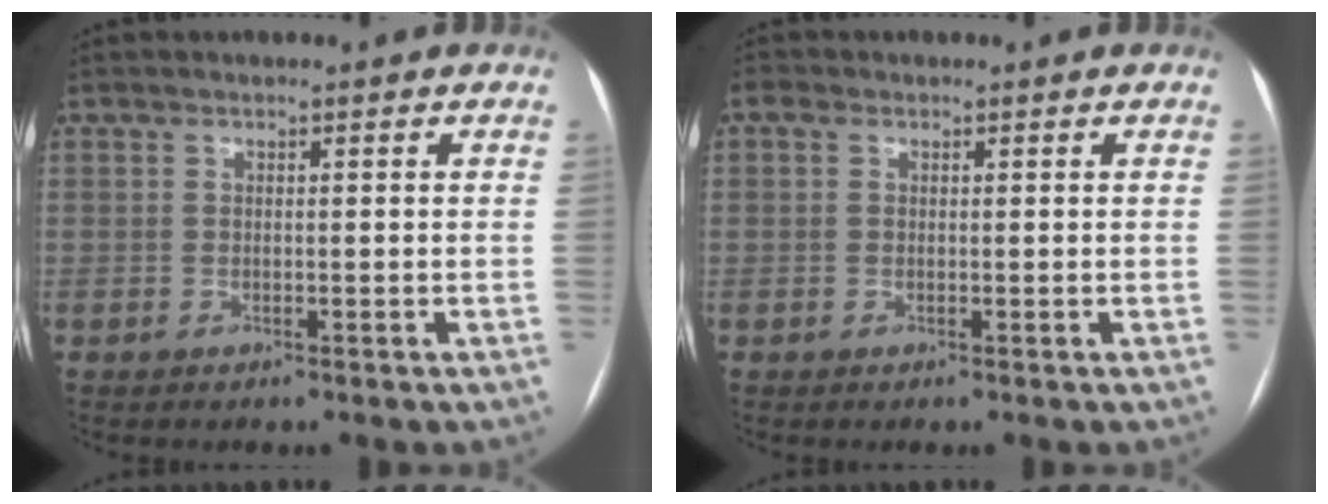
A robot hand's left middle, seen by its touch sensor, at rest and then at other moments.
{"total": 0.9, "force": [0.3, 0.8, 0.4], "torque": [-0.007, 0.008, 0.003]}